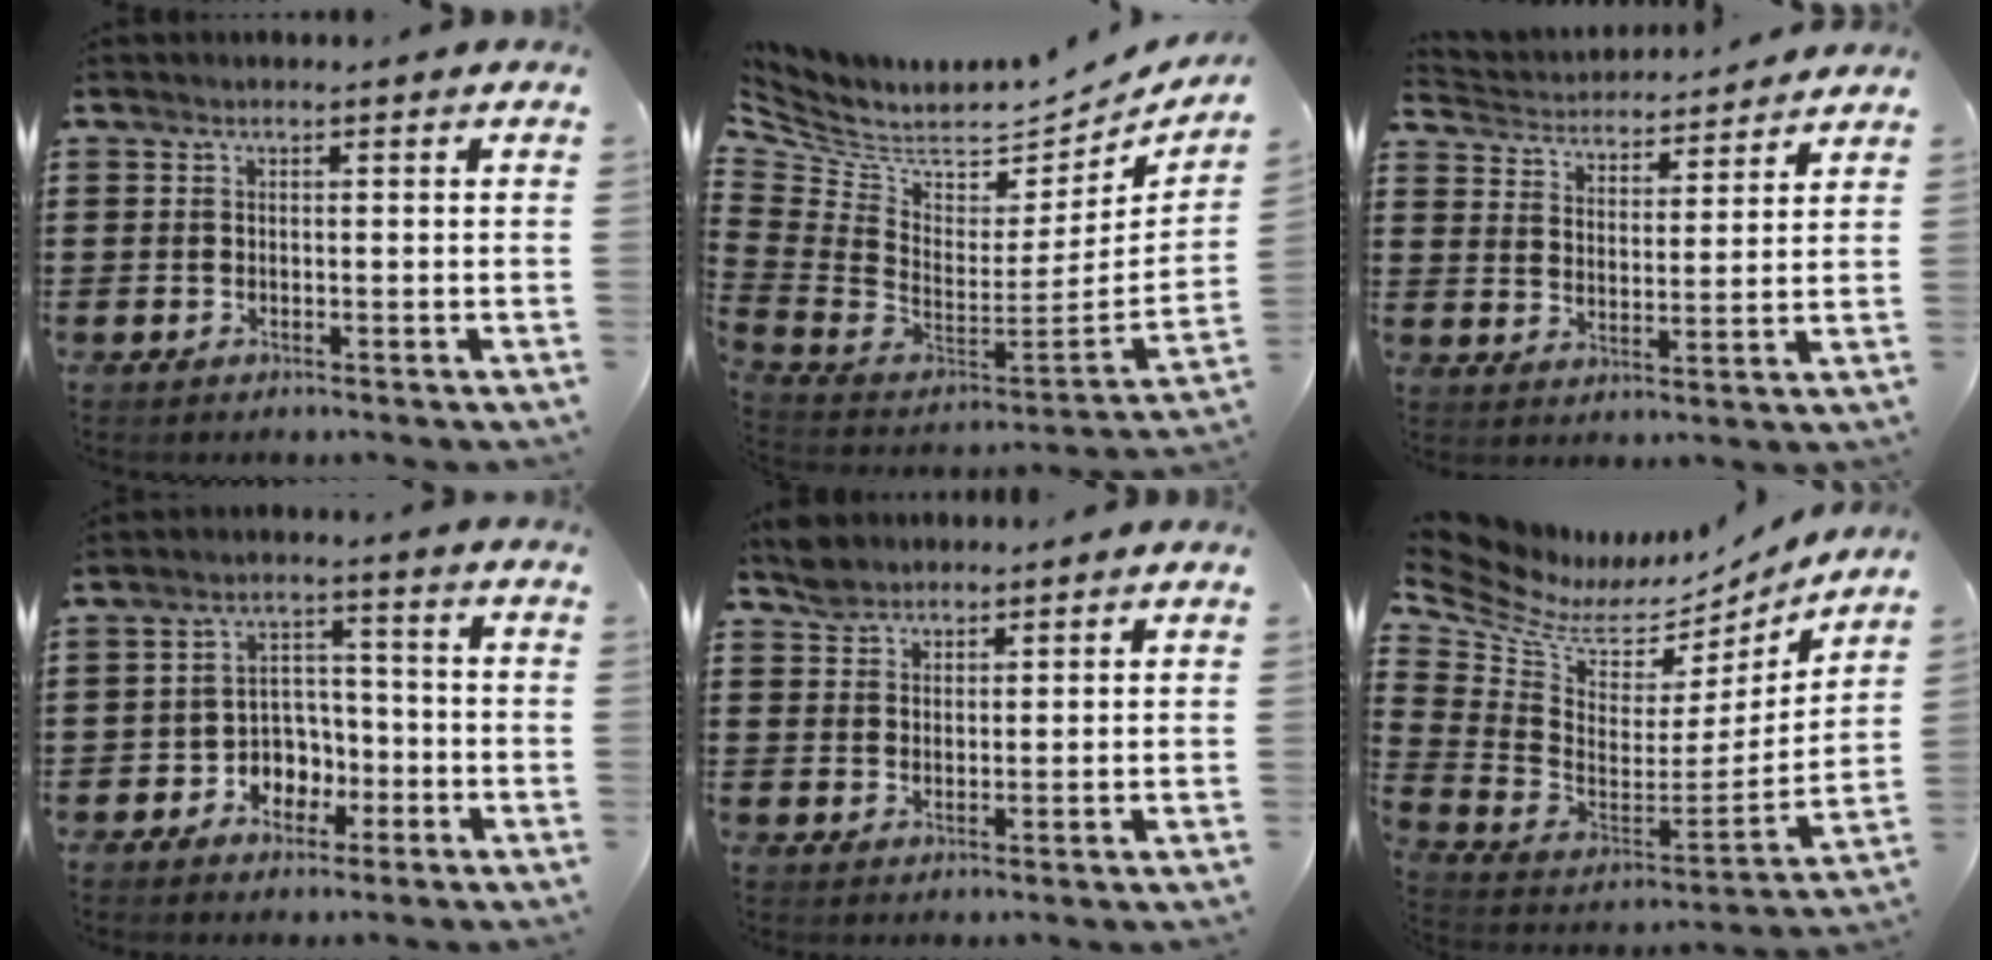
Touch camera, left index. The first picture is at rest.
{"total": 5.6, "force": [5.0, 1.6, 1.9], "torque": [-0.072, -0.063, 0.086]}
{"total": 3.6, "force": [3.5, 0.5, -0.2], "torque": [-0.020, -0.028, 0.056]}
{"total": 4.9, "force": [-2.2, 4.1, 1.4], "torque": [-0.036, 0.014, -0.044]}
{"total": 3.1, "force": [2.7, 1.5, 0.4], "torque": [-0.008, 0.002, 0.052]}
{"total": 7.2, "force": [5.1, 4.0, 3.1], "torque": [-0.102, -0.044, 0.086]}